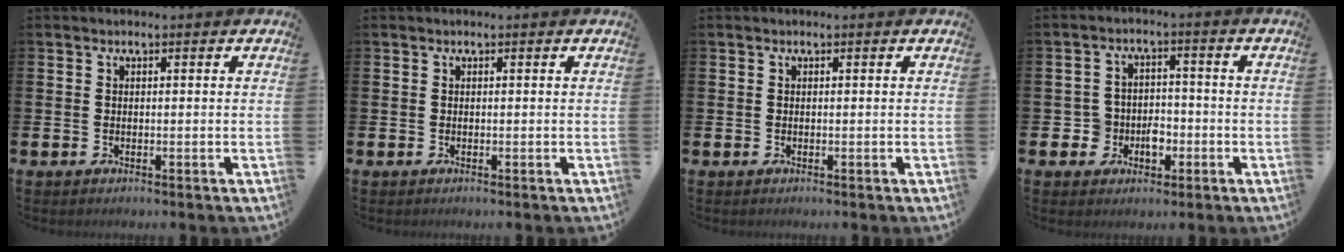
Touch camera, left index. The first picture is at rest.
{"total": 0.0}
{"total": 0.0}
{"total": 4.3, "force": [-1.6, 3.8, 1.1], "torque": [-0.029, 0.006, -0.036]}